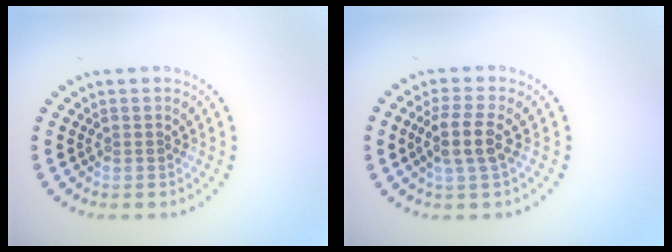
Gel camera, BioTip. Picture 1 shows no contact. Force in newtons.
{"total": 3.1, "press": 2.6, "slide": 1.7}